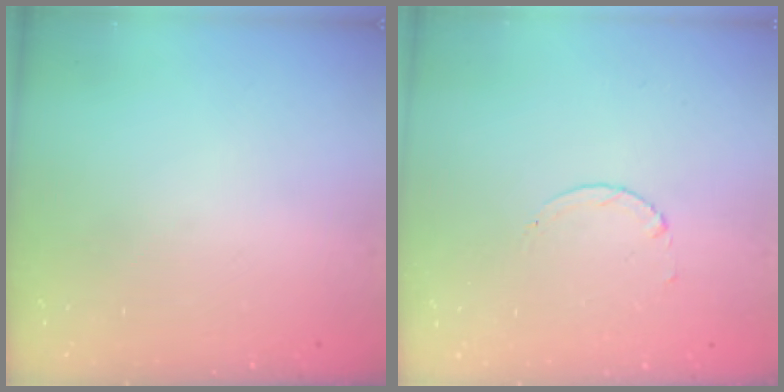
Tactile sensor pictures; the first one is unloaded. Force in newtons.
{"total": 2.3, "press": 2.3, "slide": 0.3}